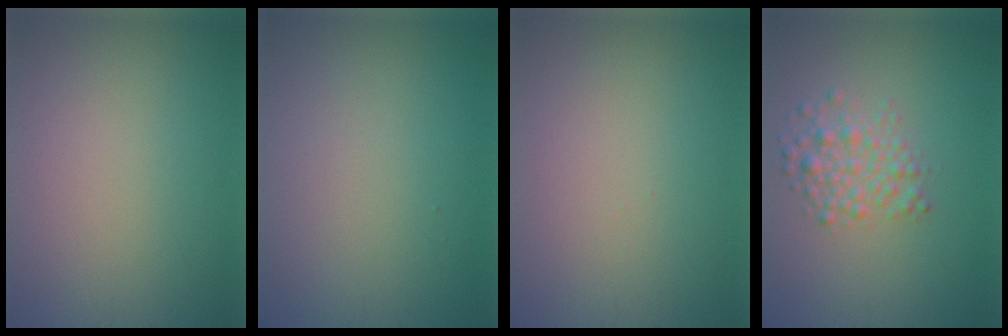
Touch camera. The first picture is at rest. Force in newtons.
{"total": 0.0}
{"total": 0.0}
{"total": 3.2, "press": 3.2, "slide": 0.1}